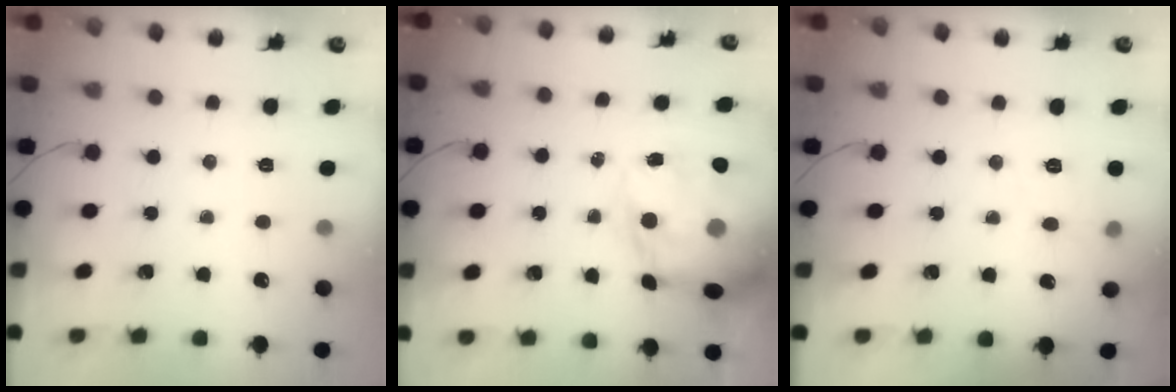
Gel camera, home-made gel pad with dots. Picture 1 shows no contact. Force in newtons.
{"total": 20.0, "press": 19.5, "slide": 4.6}
{"total": 5.1, "press": 4.9, "slide": 1.7}